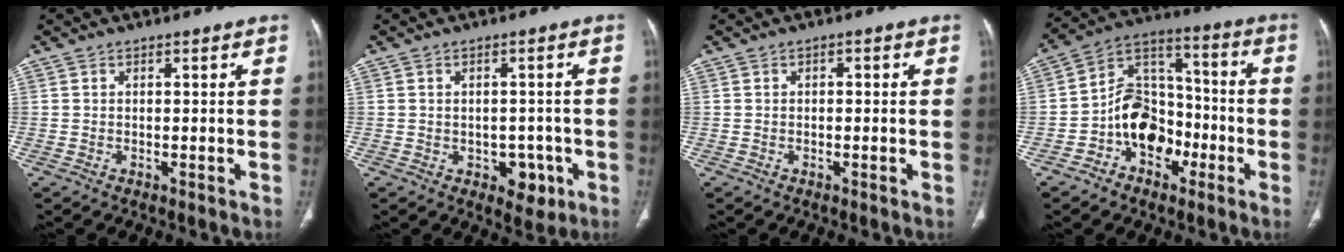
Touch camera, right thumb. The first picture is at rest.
{"total": 5.1, "force": [-1.7, 3.6, 3.1], "torque": [-0.013, 0.010, -0.013]}
{"total": 0.6, "force": [0.0, 0.5, 0.4], "torque": [0.000, 0.002, -0.001]}
{"total": 13.1, "force": [-4.7, 9.6, 7.5], "torque": [-0.086, 0.059, -0.087]}